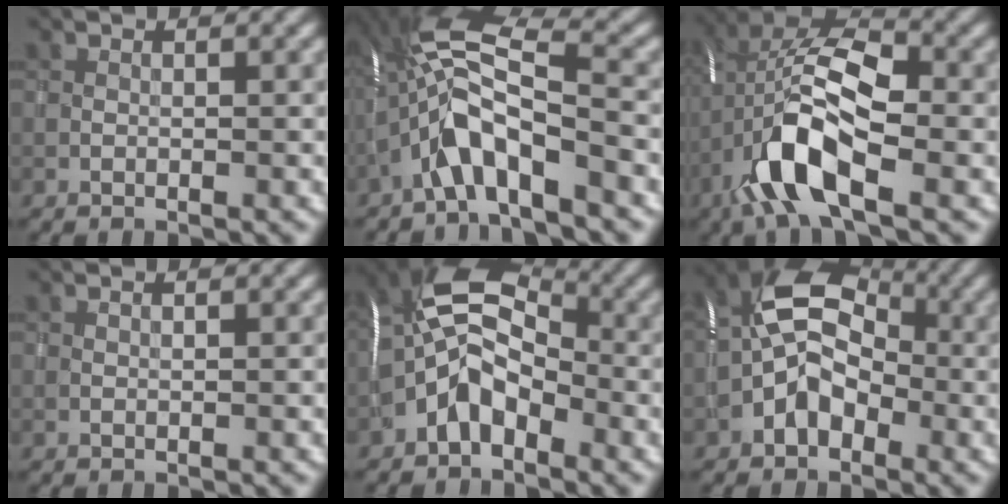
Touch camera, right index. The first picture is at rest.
{"total": 8.6, "force": [-3.3, 2.5, 7.6], "torque": [-0.145, 0.021, -0.068]}
{"total": 10.5, "force": [-3.2, 4.5, 8.9], "torque": [-0.180, 0.009, -0.066]}
{"total": 0.0}
{"total": 6.3, "force": [-1.8, 3.9, 4.7], "torque": [-0.093, 0.018, -0.048]}
{"total": 6.1, "force": [-1.2, 4.3, 4.2], "torque": [-0.070, 0.014, -0.035]}